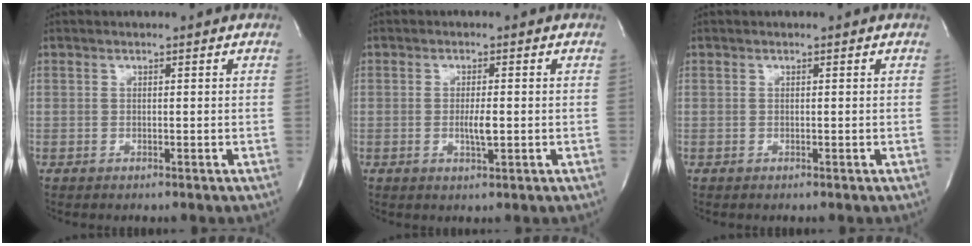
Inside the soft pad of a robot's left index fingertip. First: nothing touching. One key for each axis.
{"total": 2.7, "fx": -0.5, "fy": 0.4, "fz": 2.6, "tx": -0.053, "ty": -0.005, "tz": -0.008}
{"total": 0.0}